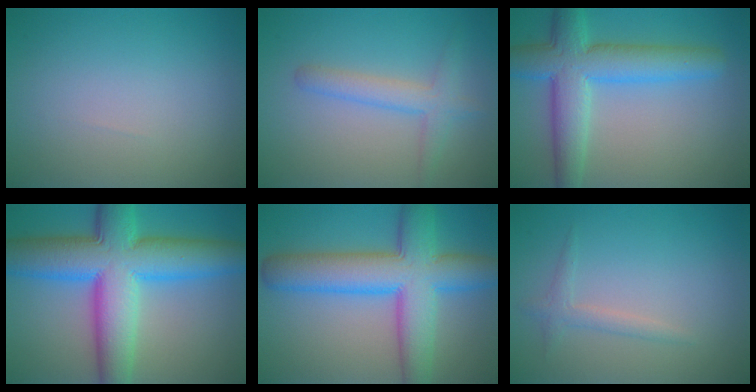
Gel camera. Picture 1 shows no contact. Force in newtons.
{"total": 2.8, "press": 2.8, "slide": 0.2}
{"total": 7.3, "press": 7.3, "slide": 0.3}
{"total": 12.3, "press": 12.3, "slide": 0.2}
{"total": 9.6, "press": 9.6, "slide": 0.2}
{"total": 1.4, "press": 1.4, "slide": 0.1}